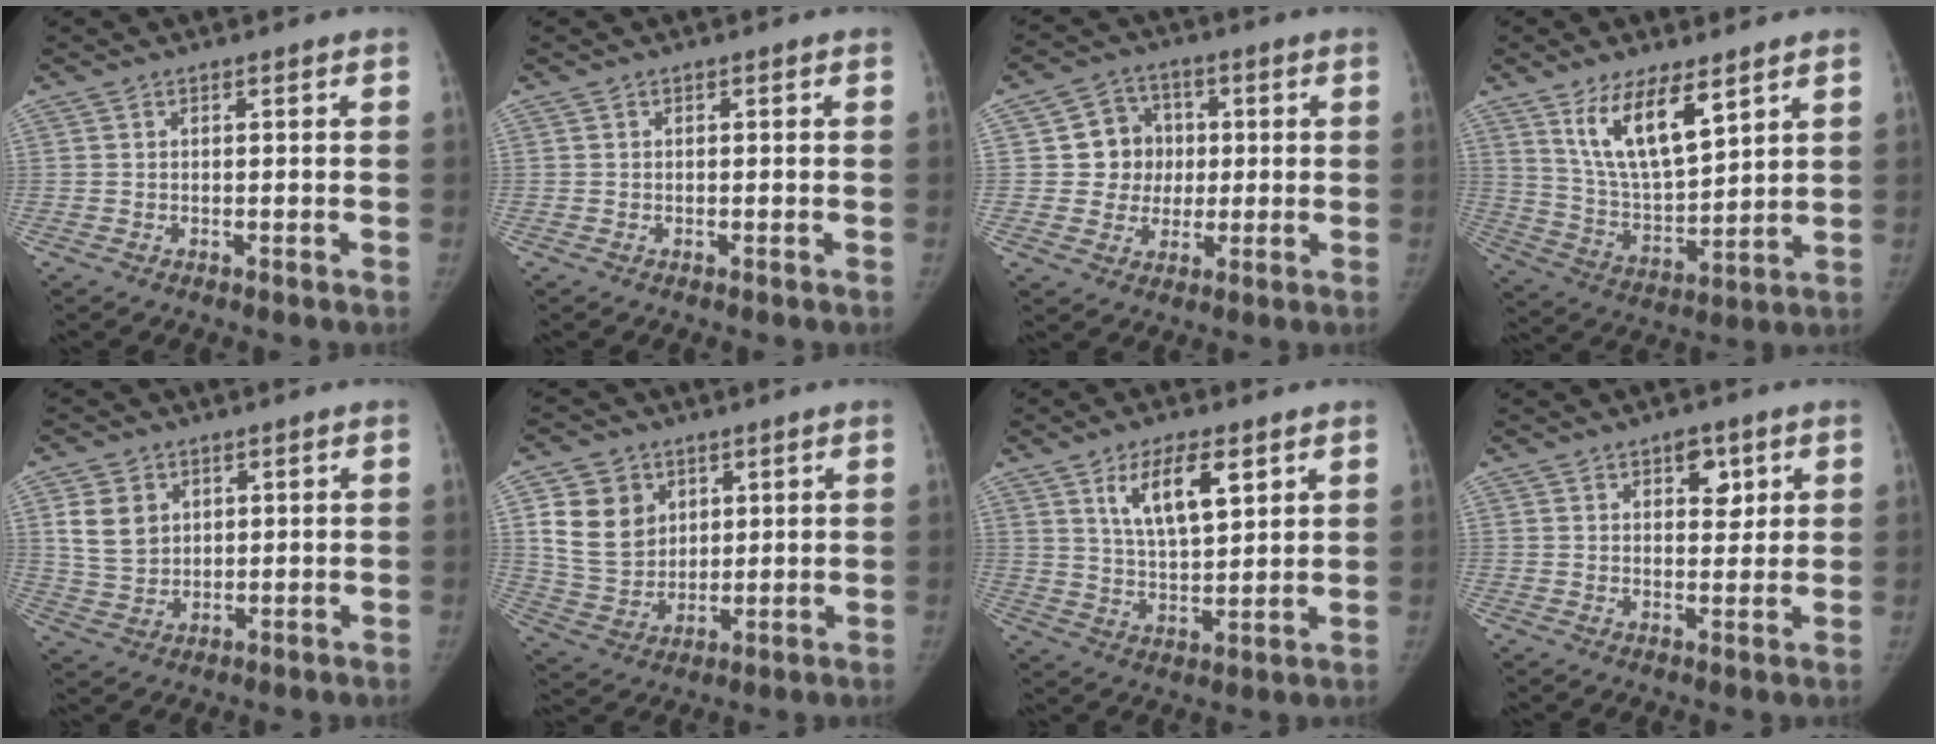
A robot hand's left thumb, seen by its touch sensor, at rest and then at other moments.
{"total": 0.0}
{"total": 8.9, "force": [0.9, 8.4, 2.7], "torque": [0.004, 0.011, 0.012]}
{"total": 13.5, "force": [7.7, 5.0, 9.8], "torque": [-0.154, -0.047, 0.156]}
{"total": 7.4, "force": [2.6, 5.7, 3.8], "torque": [-0.053, -0.010, 0.059]}
{"total": 11.9, "force": [4.3, 9.6, 5.7], "torque": [-0.073, -0.016, 0.093]}
{"total": 10.8, "force": [5.3, 4.4, 8.4], "torque": [-0.131, -0.027, 0.101]}
{"total": 5.1, "force": [2.5, 3.0, 3.3], "torque": [-0.019, -0.012, 0.033]}